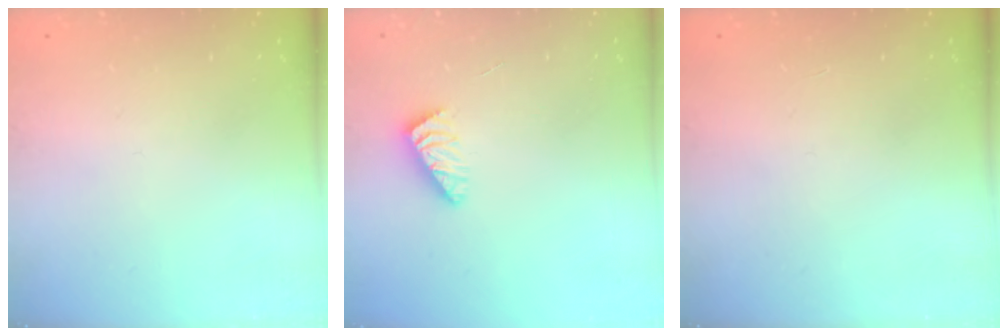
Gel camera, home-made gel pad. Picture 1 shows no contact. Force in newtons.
{"total": 2.2, "press": 2.2, "slide": 0.4}
{"total": 0.0}